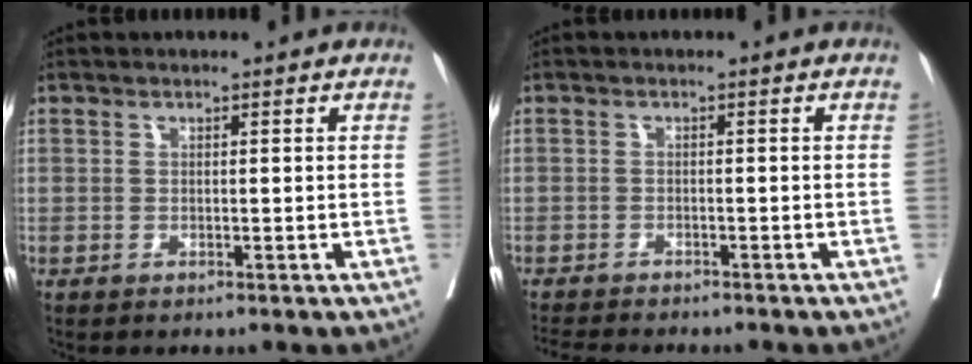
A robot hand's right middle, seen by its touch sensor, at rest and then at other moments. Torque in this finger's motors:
{"motor_torque": [0.95, -1.19, 0.09, 0.04]}